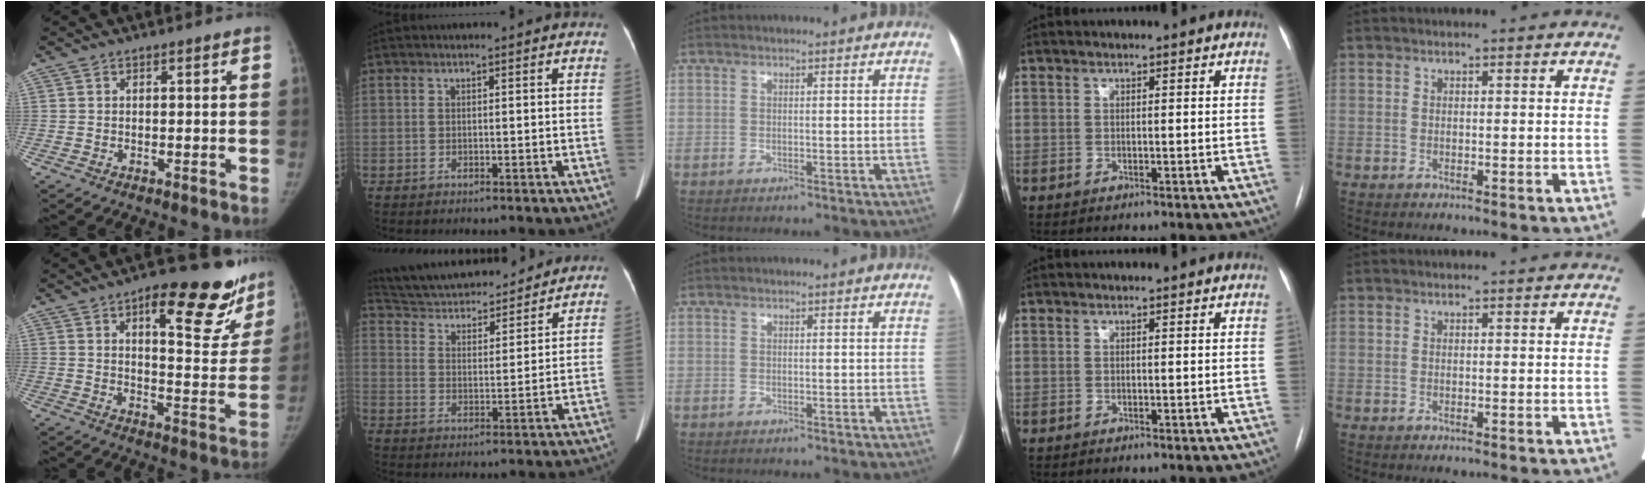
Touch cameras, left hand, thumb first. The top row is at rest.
{"thumb": {"total": 19.4, "force": [11.8, 7.3, 13.6], "torque": [-0.113, -0.059, 0.156]}, "index": {"total": 18.4, "force": [17.0, 3.9, 5.9], "torque": [-0.106, 0.019, 0.262]}}